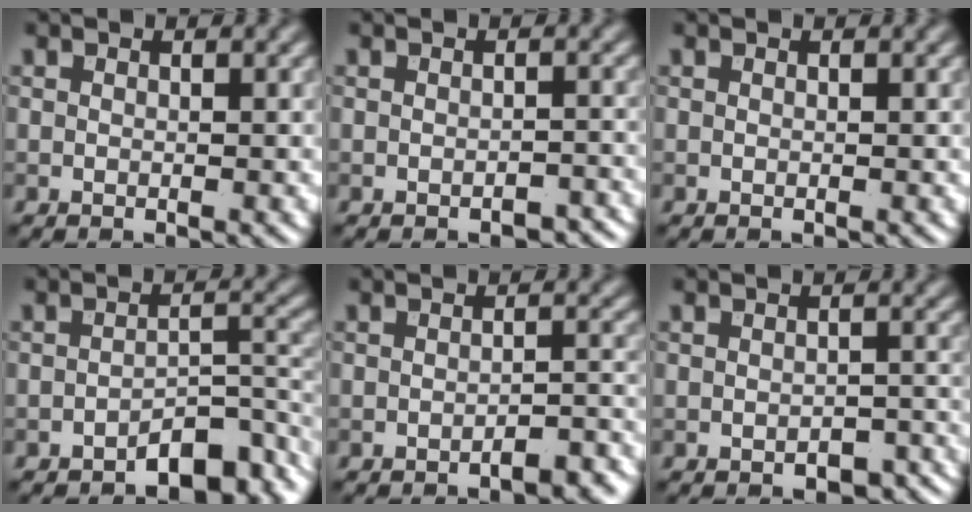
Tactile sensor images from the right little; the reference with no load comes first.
{"total": 1.7, "force": [-1.1, 0.8, 0.9], "torque": [-0.012, 0.002, -0.014]}
{"total": 0.0}
{"total": 4.7, "force": [-3.2, 1.9, 2.9], "torque": [-0.033, 0.007, -0.051]}
{"total": 2.6, "force": [-1.9, 0.7, 1.6], "torque": [-0.019, 0.007, -0.028]}
{"total": 2.8, "force": [-1.6, 1.5, 1.6], "torque": [-0.019, -0.005, -0.016]}